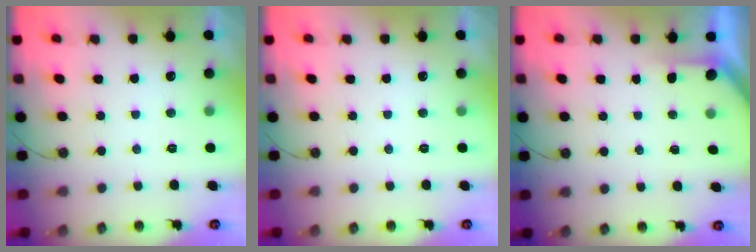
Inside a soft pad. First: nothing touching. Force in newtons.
{"total": 0.0}
{"total": 1.5, "press": 1.5, "slide": 0.1}